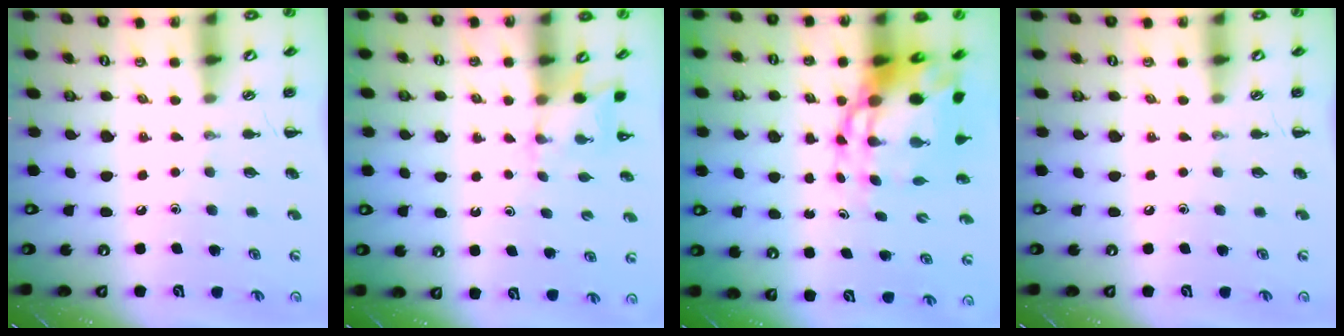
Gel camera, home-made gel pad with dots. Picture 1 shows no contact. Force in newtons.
{"total": 2.2, "press": 2.1, "slide": 0.7}
{"total": 12.1, "press": 11.6, "slide": 3.3}
{"total": 0.0}